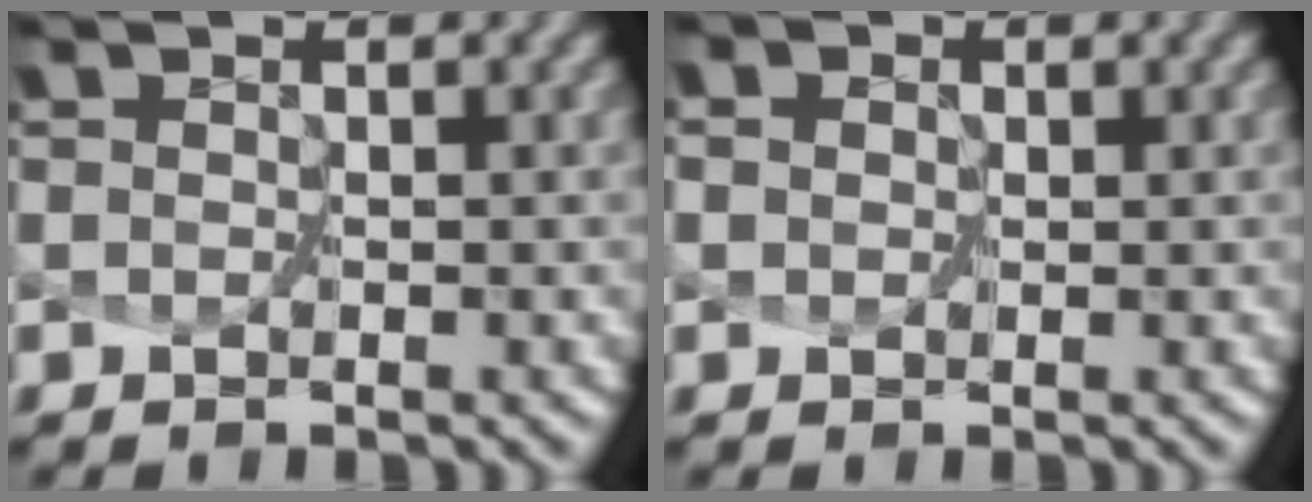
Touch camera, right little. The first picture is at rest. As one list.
[{"total": 1.5, "force": [0.4, 1.3, 0.8], "torque": [-0.012, 0.010, 0.000]}]